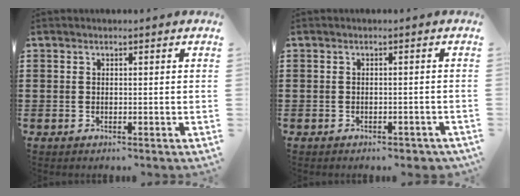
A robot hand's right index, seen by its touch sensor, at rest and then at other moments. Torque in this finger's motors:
{"motor_torque": [0.30, 0.43, 0.14, 0.01]}